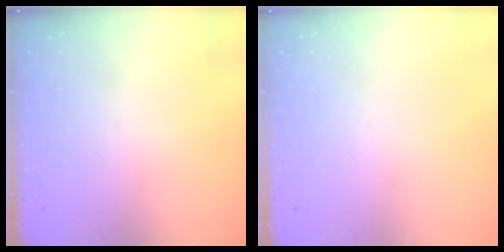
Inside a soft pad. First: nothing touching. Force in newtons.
{"total": 0.0}